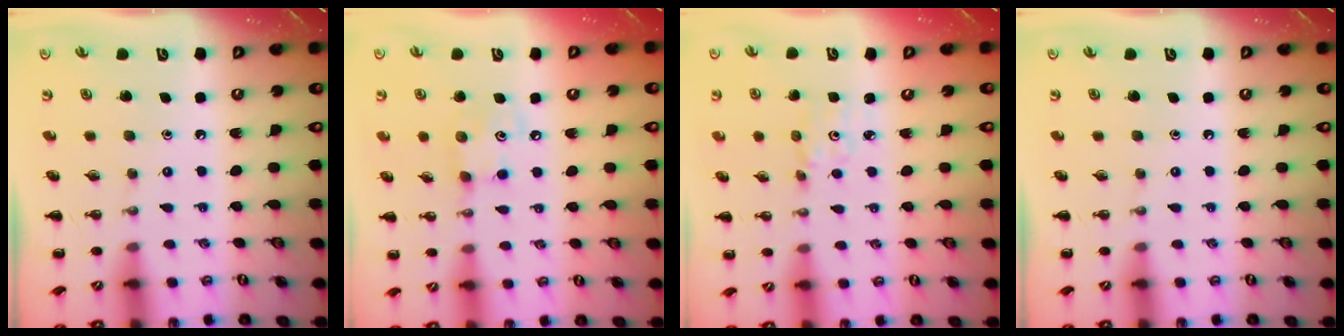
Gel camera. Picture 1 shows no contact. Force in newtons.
{"total": 4.6, "press": 4.6, "slide": 0.5}
{"total": 1.6, "press": 1.5, "slide": 0.3}
{"total": 0.0}